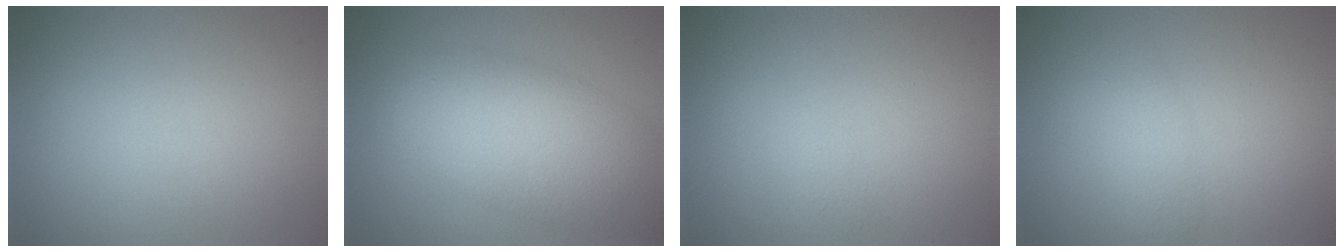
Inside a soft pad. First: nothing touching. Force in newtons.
{"total": 8.0, "press": 8.0, "slide": 0.3}
{"total": 0.5, "press": 0.5, "slide": 0.0}
{"total": 1.6, "press": 1.6, "slide": 0.1}